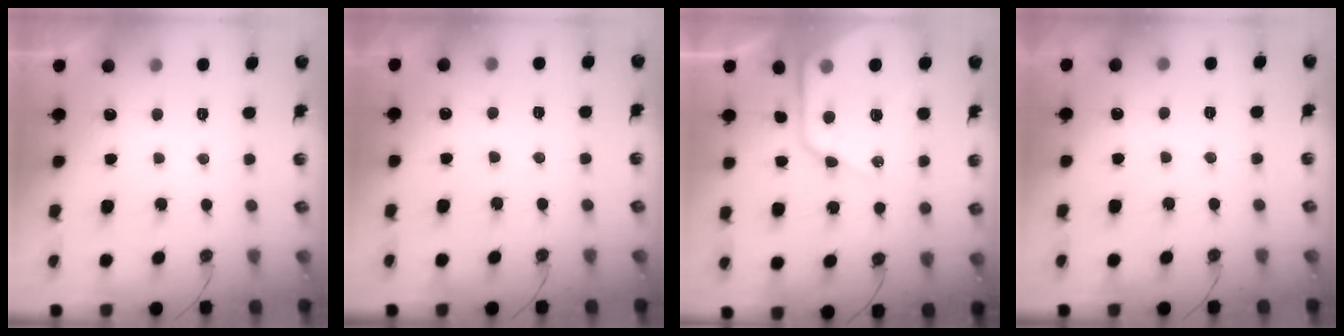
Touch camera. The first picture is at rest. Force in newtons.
{"total": 5.4, "press": 5.4, "slide": 0.7}
{"total": 17.2, "press": 17.1, "slide": 1.9}
{"total": 3.6, "press": 3.6, "slide": 0.6}